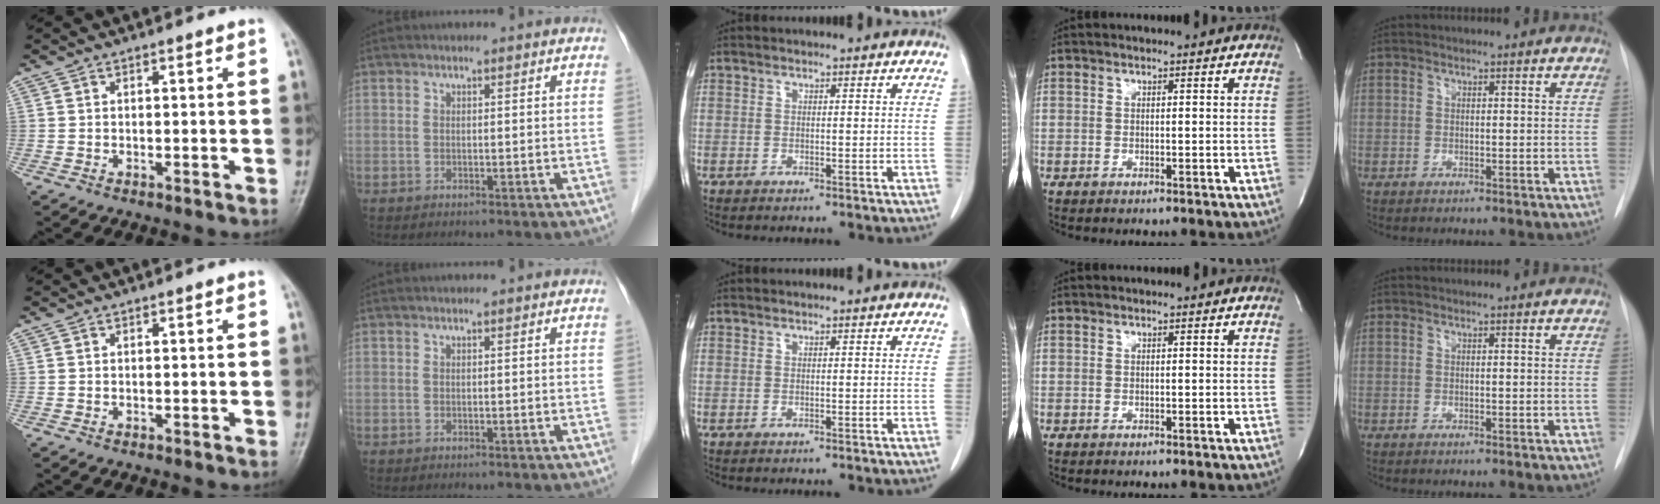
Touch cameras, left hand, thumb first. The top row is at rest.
{}